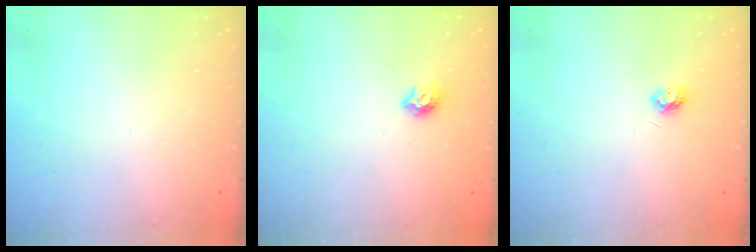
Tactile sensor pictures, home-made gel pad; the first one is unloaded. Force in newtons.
{"total": 5.8, "press": 5.7, "slide": 0.9}
{"total": 3.8, "press": 3.8, "slide": 0.5}